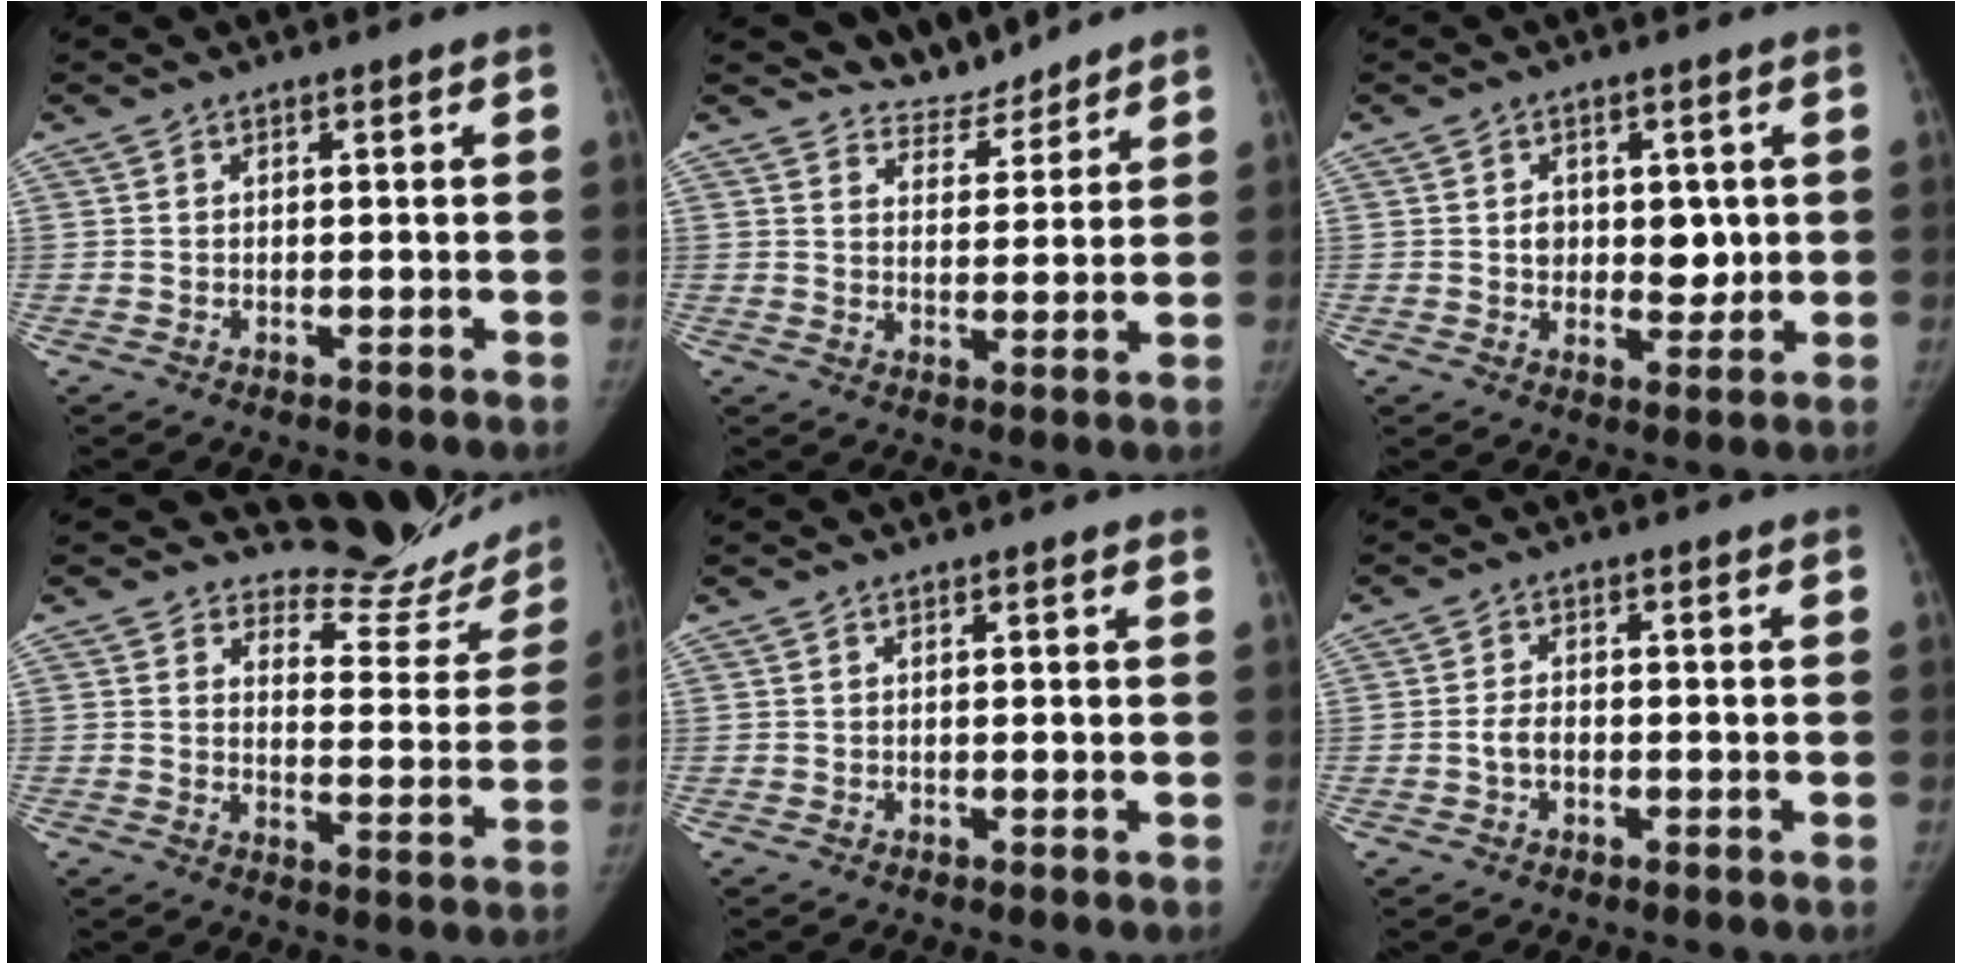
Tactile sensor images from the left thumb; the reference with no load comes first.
{"total": 5.9, "force": [5.6, 1.7, -0.7], "torque": [0.031, -0.048, 0.092]}
{"total": 6.4, "force": [0.7, 4.8, 4.2], "torque": [-0.027, -0.007, 0.016]}
{"total": 15.2, "force": [14.5, 4.6, 1.4], "torque": [0.035, -0.145, 0.162]}
{"total": 0.6, "force": [0.4, 0.1, 0.4], "torque": [-0.004, 0.002, 0.003]}
{"total": 2.6, "force": [-0.8, 1.7, 1.8], "torque": [-0.032, 0.012, -0.017]}